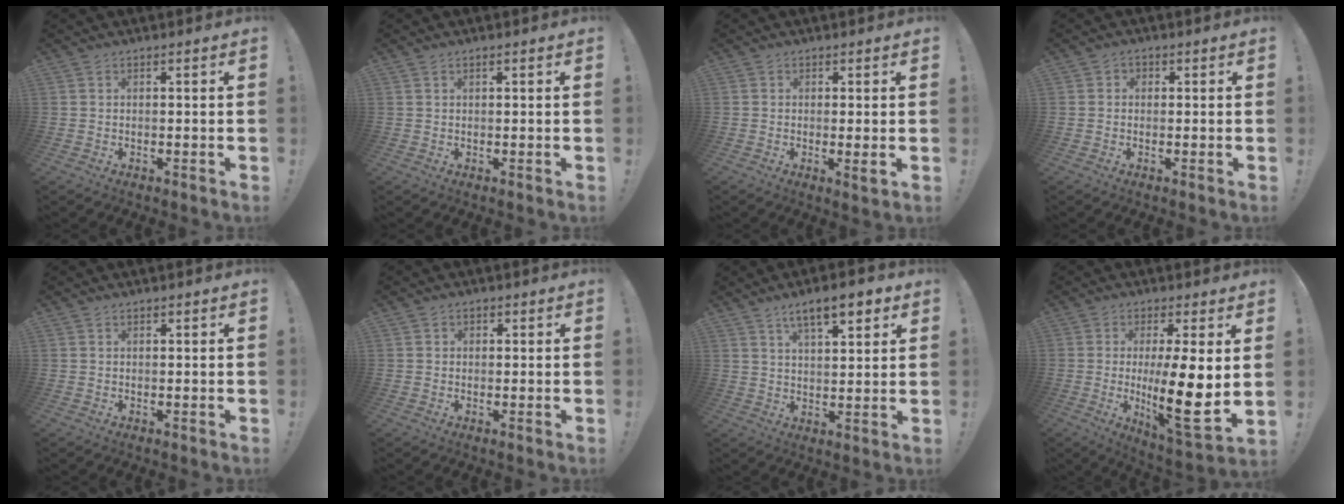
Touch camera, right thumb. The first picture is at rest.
{"total": 0.9, "force": [0.5, 0.4, 0.6], "torque": [-0.018, 0.004, 0.011]}
{"total": 2.6, "force": [0.4, 0.1, 2.6], "torque": [-0.032, -0.007, 0.005]}
{"total": 1.6, "force": [-0.4, 1.4, 0.6], "torque": [-0.017, 0.009, -0.005]}
{"total": 0.6, "force": [0.5, 0.3, 0.2], "torque": [0.001, -0.001, 0.008]}
{"total": 1.5, "force": [0.1, 1.4, 0.5], "torque": [-0.006, 0.005, 0.001]}
{"total": 10.2, "force": [6.1, 3.5, 7.4], "torque": [-0.105, -0.026, 0.102]}
{"total": 16.3, "force": [0.0, 3.5, 15.9], "torque": [-0.256, -0.026, 0.007]}